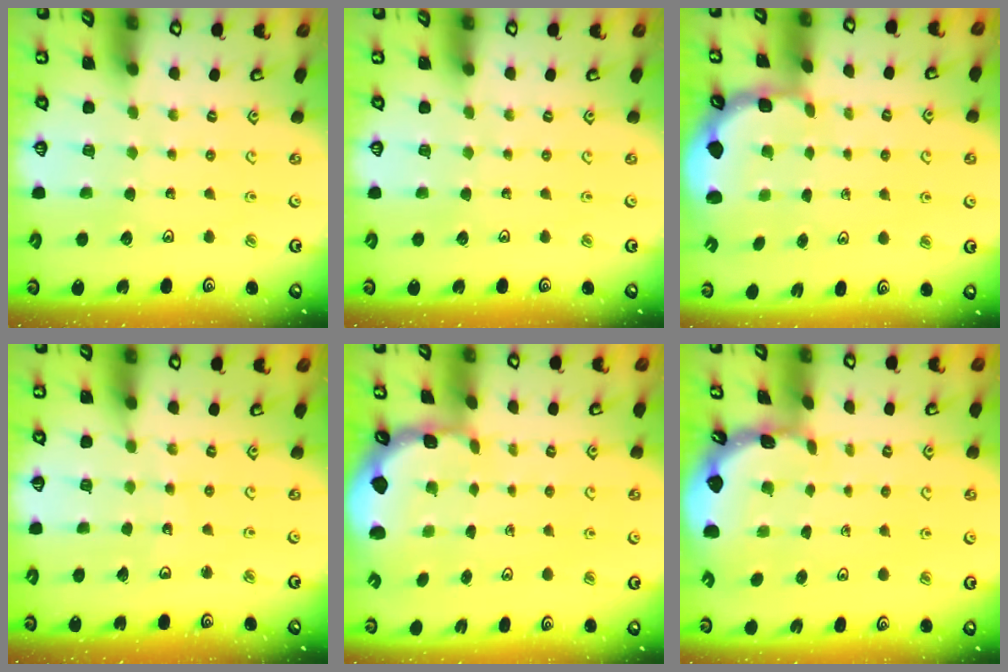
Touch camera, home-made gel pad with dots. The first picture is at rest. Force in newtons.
{"total": 0.0}
{"total": 2.6, "press": 1.8, "slide": 1.9}
{"total": 3.4, "press": 3.4, "slide": 0.2}
{"total": 1.2, "press": 1.1, "slide": 0.4}
{"total": 1.6, "press": 1.6, "slide": 0.2}